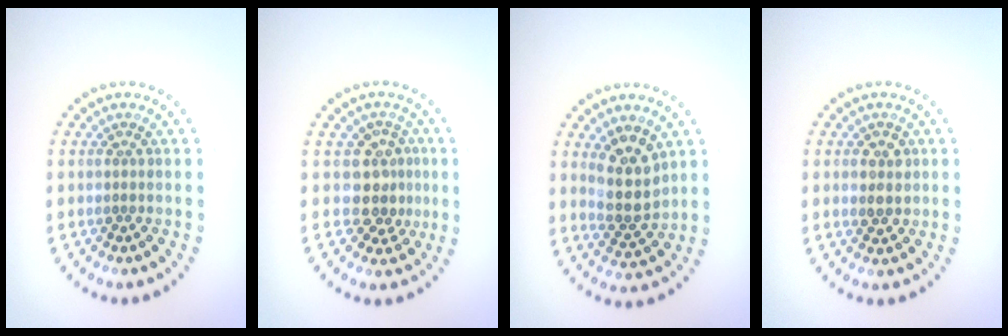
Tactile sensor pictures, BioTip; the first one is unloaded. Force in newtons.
{"total": 3.2, "press": 2.6, "slide": 1.8}
{"total": 4.3, "press": 3.9, "slide": 1.7}
{"total": 1.9, "press": 1.9, "slide": 0.3}